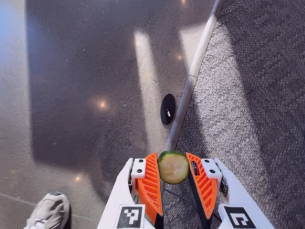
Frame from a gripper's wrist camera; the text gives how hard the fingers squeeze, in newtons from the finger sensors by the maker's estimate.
{"total": 6.4, "left": 6.1, "right": 6.6}